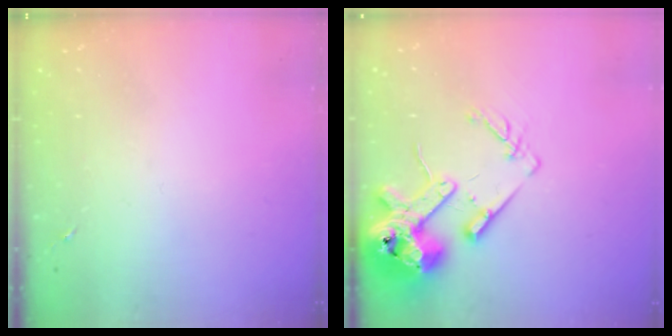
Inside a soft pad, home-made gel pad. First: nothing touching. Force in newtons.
{"total": 16.1, "press": 15.9, "slide": 2.4}